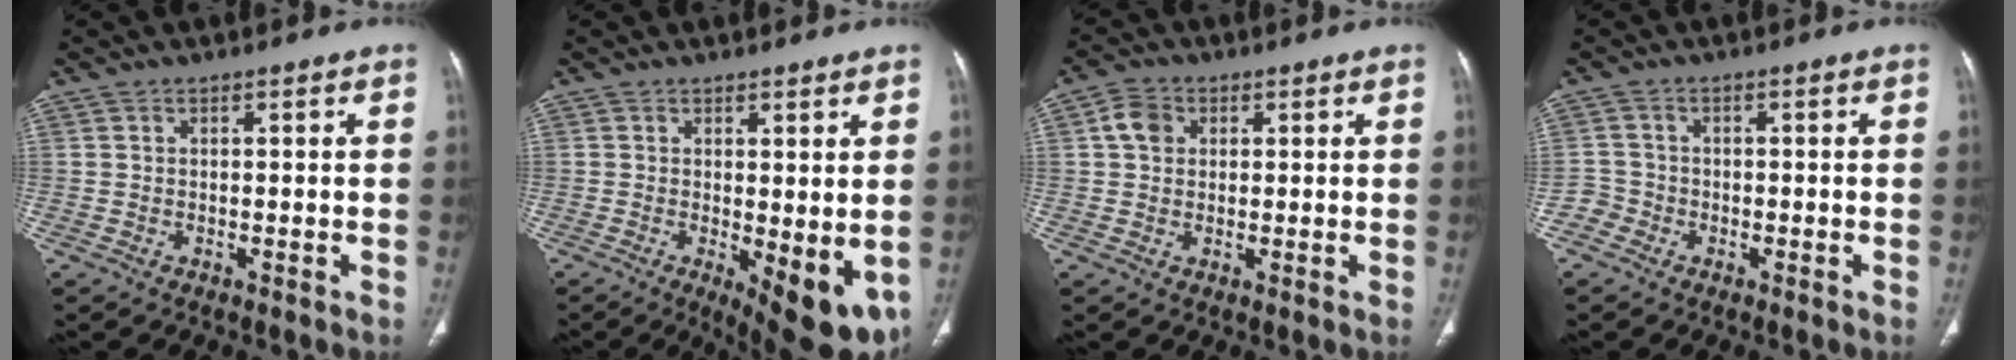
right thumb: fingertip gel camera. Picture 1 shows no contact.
{"total": 9.9, "force": [-1.5, 3.7, 9.1], "torque": [-0.115, -0.024, -0.010]}
{"total": 4.4, "force": [1.1, 3.6, 2.2], "torque": [-0.029, 0.005, 0.018]}
{"total": 2.5, "force": [-1.4, 2.1, -0.2], "torque": [0.015, 0.013, -0.036]}